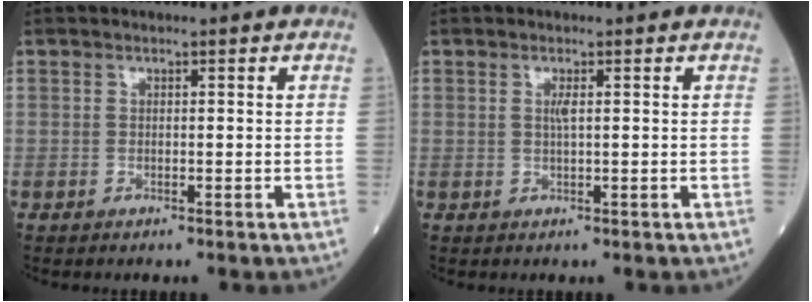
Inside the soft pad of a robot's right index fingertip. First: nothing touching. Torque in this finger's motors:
{"motor_torque": [0.49, 0.16, 0.23, 0.06]}